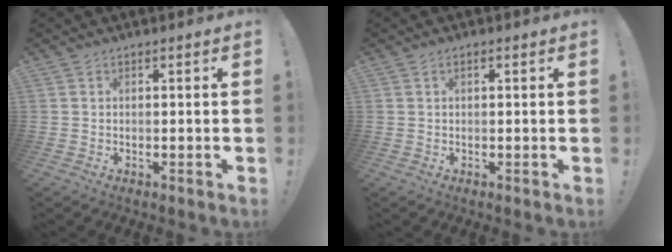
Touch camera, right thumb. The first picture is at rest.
{"total": 0.7, "force": [-0.1, 0.3, 0.6], "torque": [-0.013, 0.004, -0.002]}